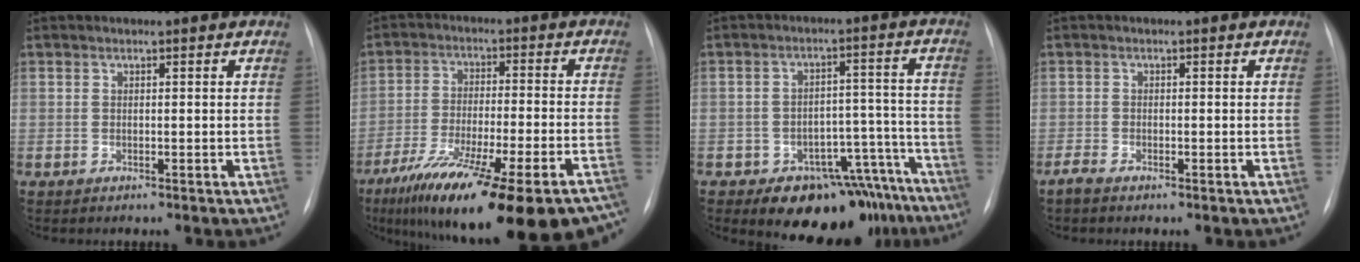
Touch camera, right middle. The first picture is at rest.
{"total": 27.8, "force": [-21.0, 4.4, 17.7], "torque": [-0.231, -0.034, -0.303]}
{"total": 14.2, "force": [-11.5, 7.1, 4.3], "torque": [-0.008, 0.061, -0.148]}
{"total": 1.3, "force": [-1.0, 0.3, 0.7], "torque": [-0.022, -0.003, -0.020]}